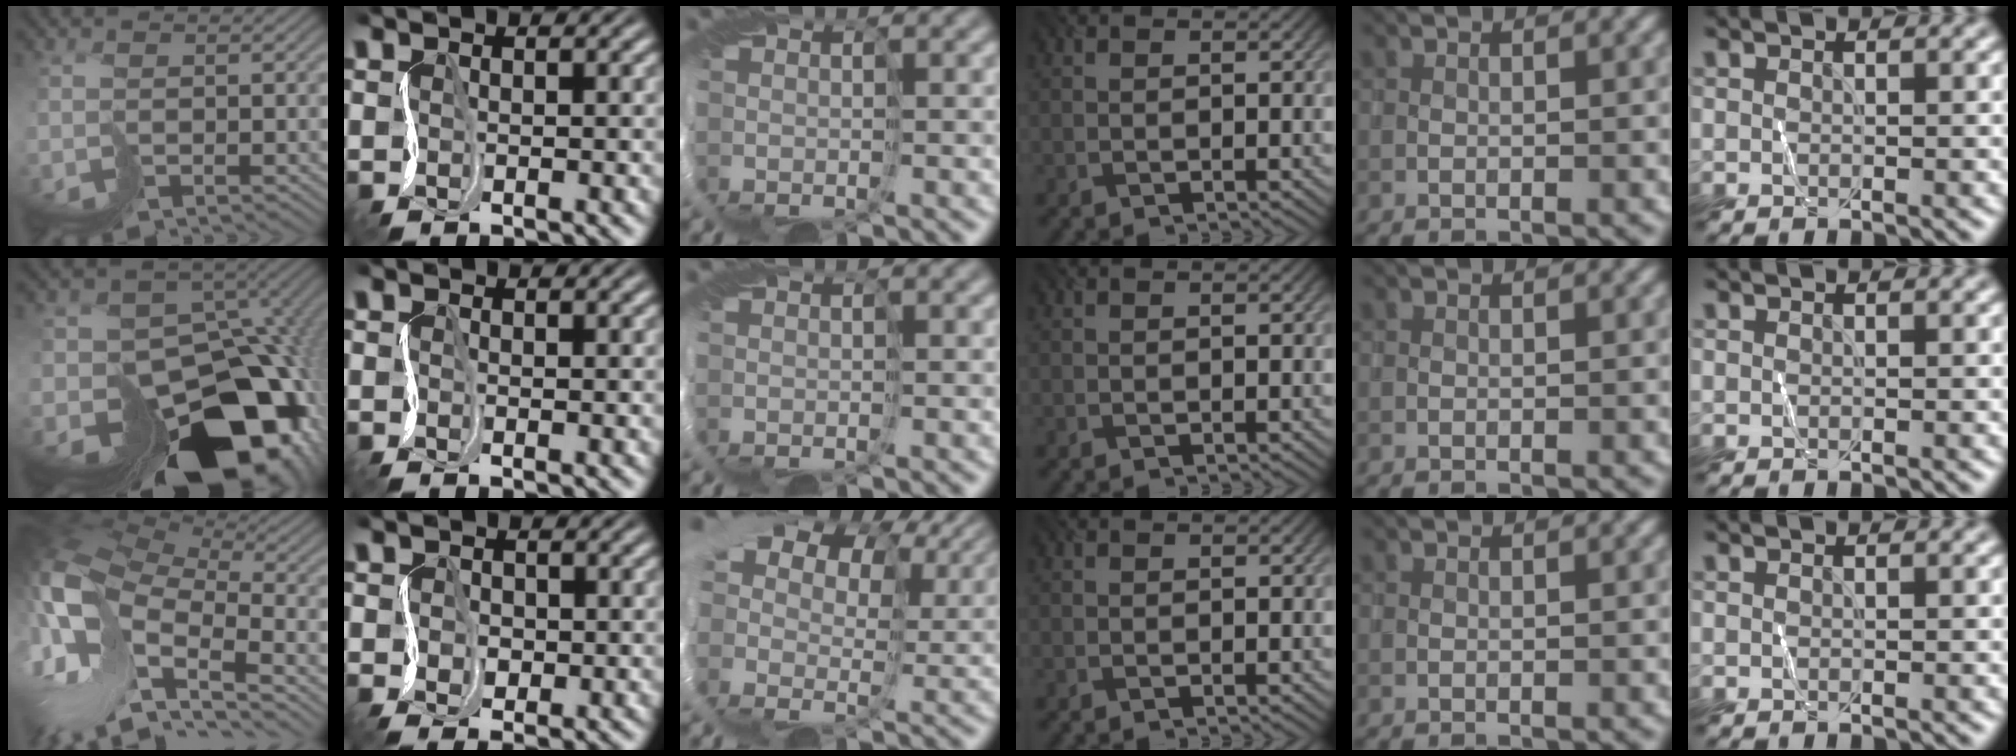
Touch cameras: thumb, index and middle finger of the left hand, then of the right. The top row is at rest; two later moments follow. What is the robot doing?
{"motion": "cut", "object": "paper"}